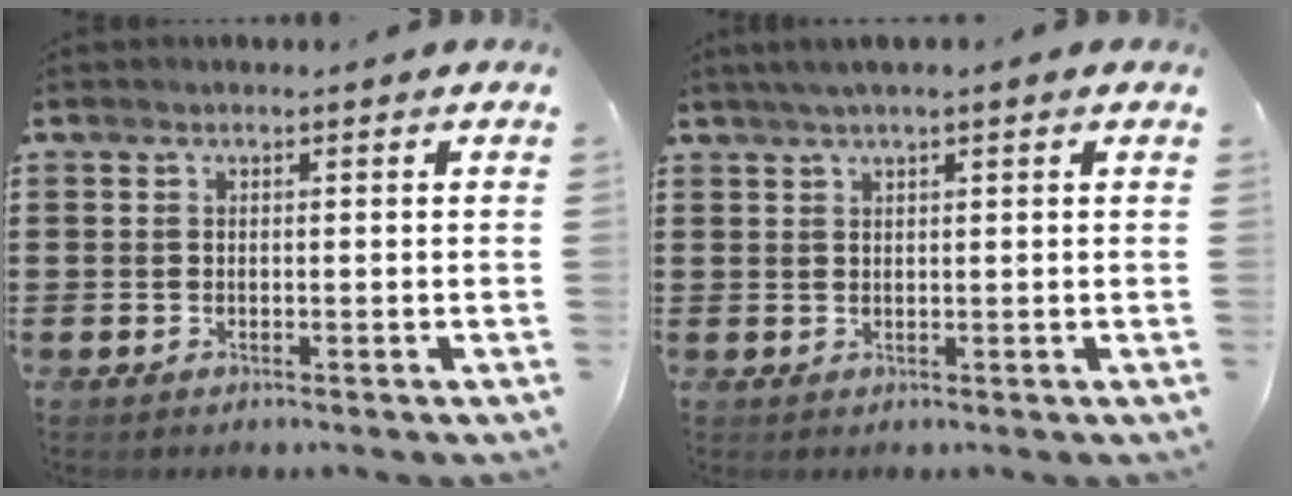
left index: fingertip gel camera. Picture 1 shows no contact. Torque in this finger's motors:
{"motor_torque": [2.14, 0.00, 0.49, 0.06]}